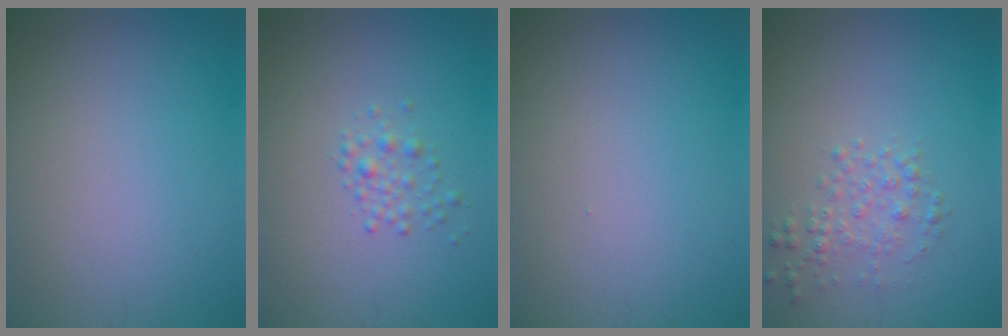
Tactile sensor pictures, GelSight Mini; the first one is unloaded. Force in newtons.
{"total": 1.4, "press": 1.4, "slide": 0.0}
{"total": 0.0}
{"total": 1.9, "press": 1.9, "slide": 0.0}